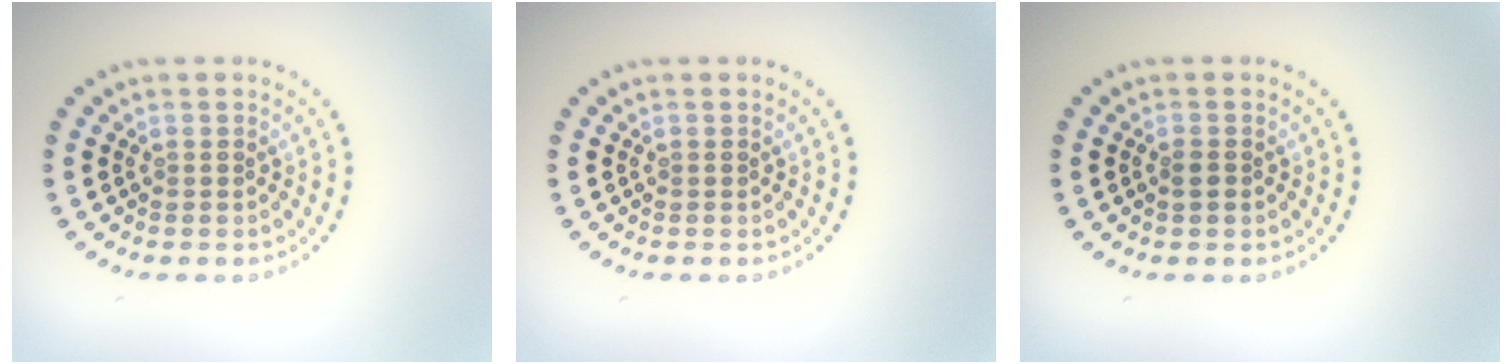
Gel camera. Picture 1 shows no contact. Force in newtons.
{"total": 0.0}
{"total": 0.9, "press": 0.8, "slide": 0.4}